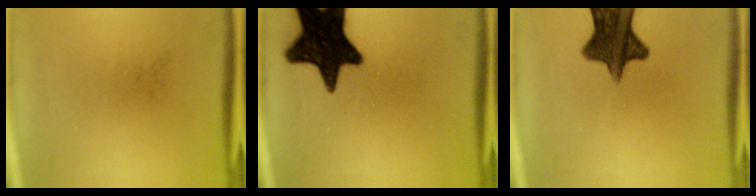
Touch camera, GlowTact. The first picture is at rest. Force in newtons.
{"total": 18.4}
{"total": 11.7}